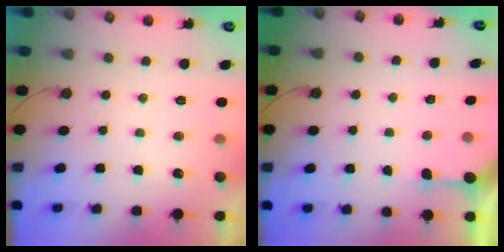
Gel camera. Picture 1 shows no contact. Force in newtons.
{"total": 2.8, "press": 2.8, "slide": 0.3}